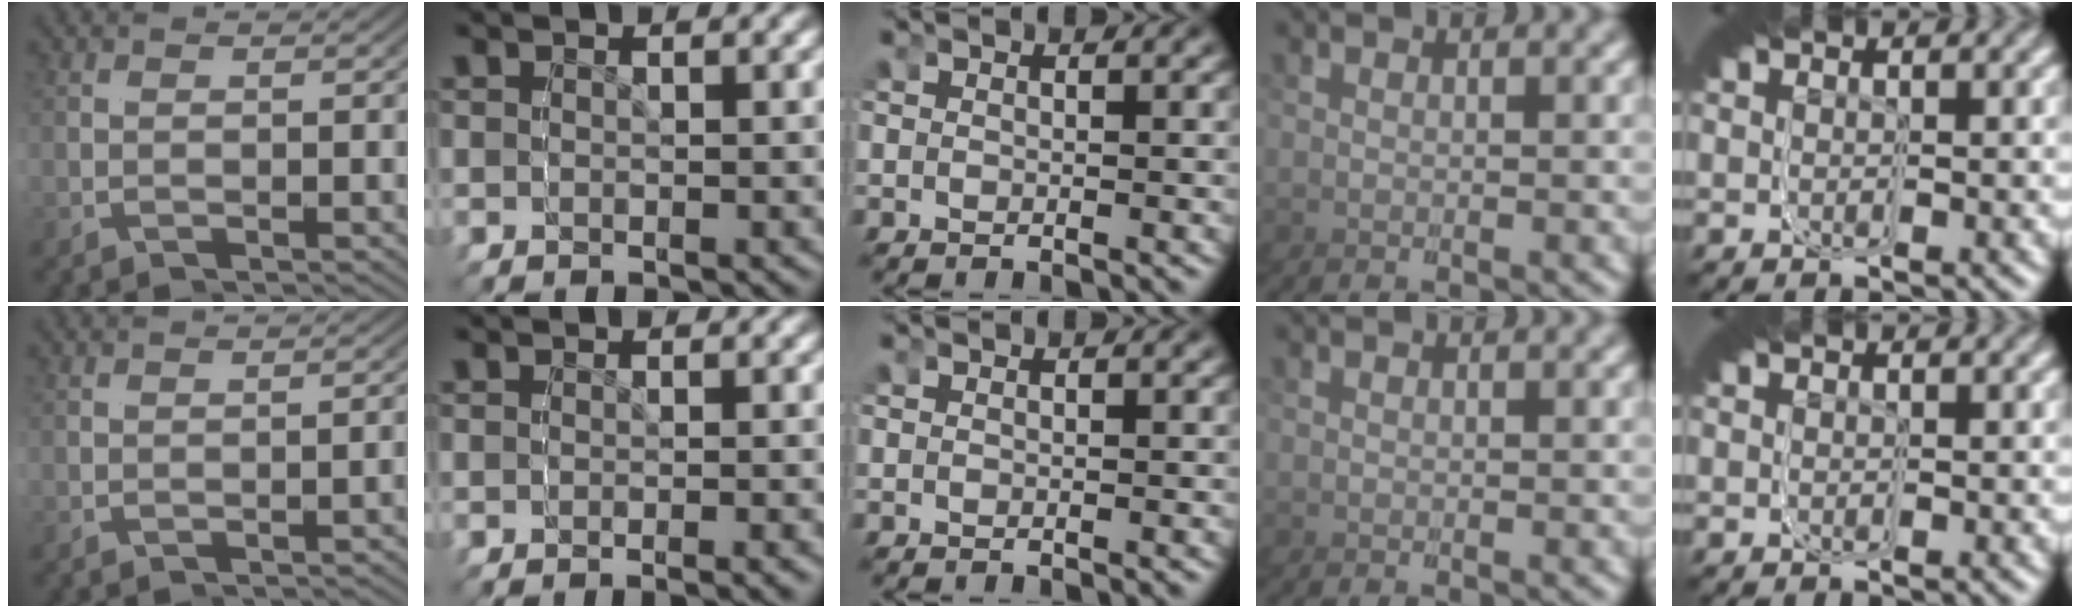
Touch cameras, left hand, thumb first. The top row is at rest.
{"thumb": {"total": 0.8, "force": [-0.1, -0.7, -0.2], "torque": [-0.003, 0.004, -0.004]}, "index": {"total": 1.8, "force": [-0.6, -1.6, -0.3], "torque": [0.004, 0.009, -0.011]}}